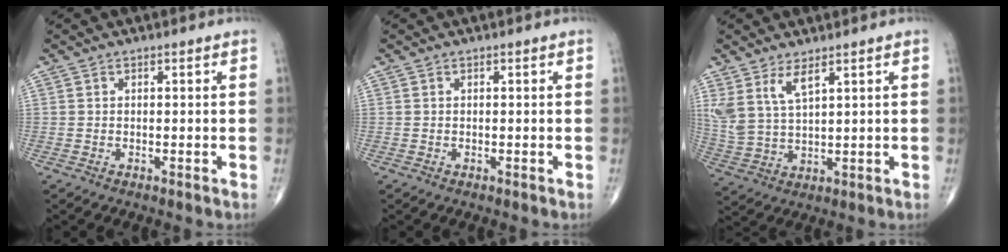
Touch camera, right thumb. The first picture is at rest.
{"total": 0.0}
{"total": 7.0, "force": [4.2, 2.5, 5.1], "torque": [-0.109, -0.021, 0.095]}